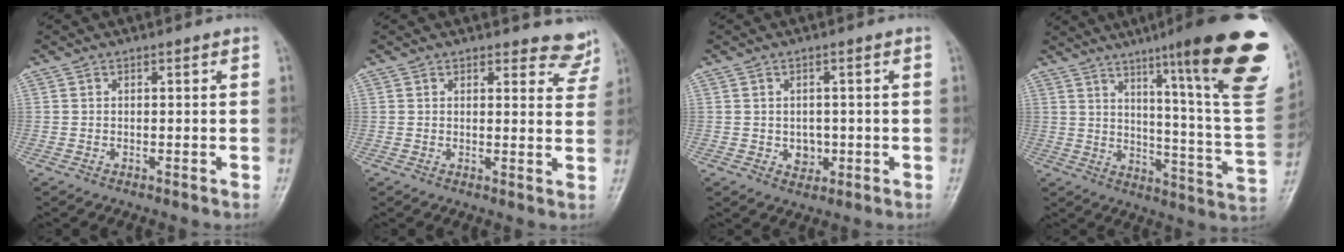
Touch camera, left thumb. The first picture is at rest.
{"total": 5.5, "force": [5.1, 1.9, 0.3], "torque": [0.032, -0.038, 0.039]}
{"total": 3.0, "force": [-0.4, 2.5, 1.6], "torque": [-0.008, 0.002, 0.000]}
{"total": 26.3, "force": [14.5, 2.7, 21.8], "torque": [-0.268, -0.062, 0.204]}